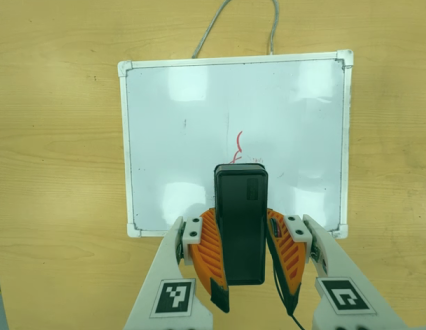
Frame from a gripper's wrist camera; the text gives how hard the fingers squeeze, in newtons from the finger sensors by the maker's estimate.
{"total": 8.2, "left": 7.2, "right": 9.1}